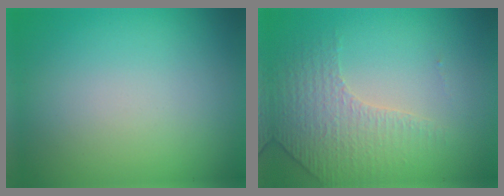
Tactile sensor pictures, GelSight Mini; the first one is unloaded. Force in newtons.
{"total": 4.3, "press": 2.9, "slide": 3.2}